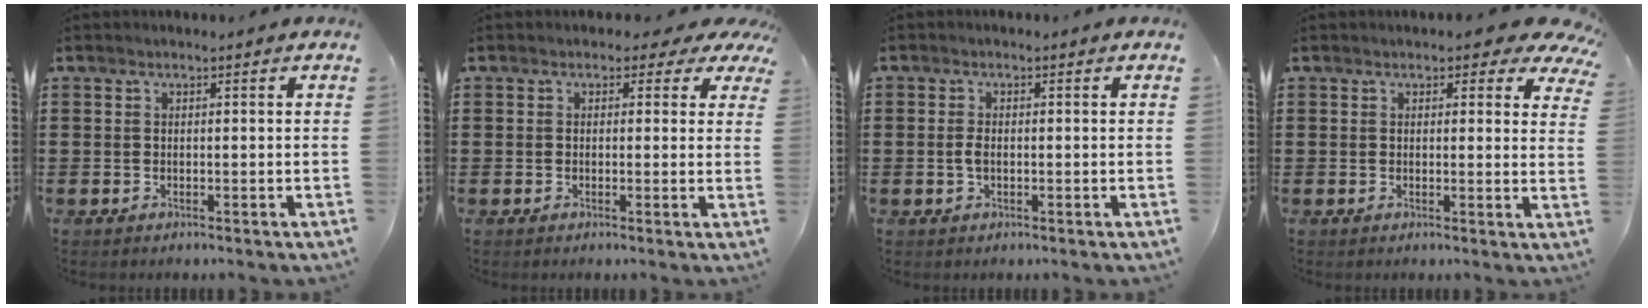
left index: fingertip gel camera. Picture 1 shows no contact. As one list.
[{"total": 1.7, "force": [0.3, 1.4, 1.0], "torque": [-0.020, 0.006, -0.001]}, {"total": 1.9, "force": [-0.3, 0.9, 1.6], "torque": [-0.047, -0.005, -0.012]}, {"total": 3.1, "force": [2.2, 1.2, 1.8], "torque": [-0.027, -0.006, 0.035]}]